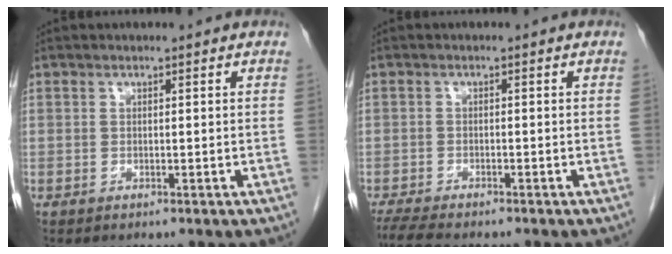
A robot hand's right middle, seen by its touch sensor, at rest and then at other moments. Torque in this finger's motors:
{"motor_torque": [0.28, -0.16, 0.02, 0.03]}